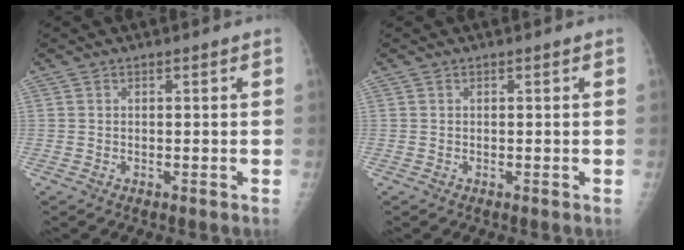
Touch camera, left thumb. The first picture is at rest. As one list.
[{"total": 0.0}]